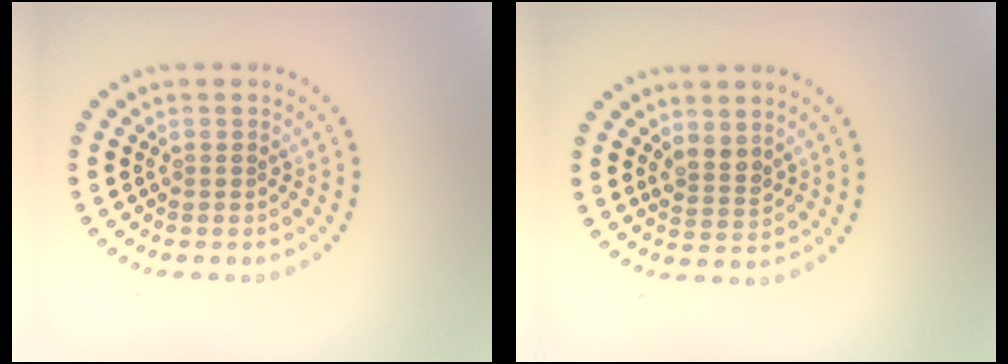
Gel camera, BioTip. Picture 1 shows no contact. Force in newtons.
{"total": 2.1, "press": 1.7, "slide": 1.2}